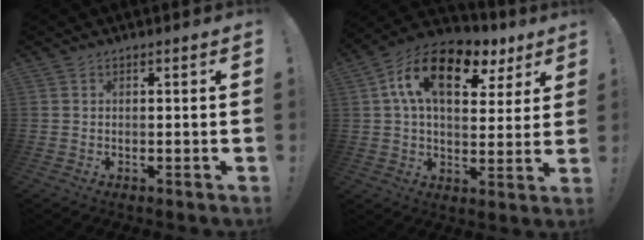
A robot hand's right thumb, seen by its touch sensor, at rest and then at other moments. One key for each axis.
{"total": 17.3, "fx": 7.3, "fy": 9.5, "fz": 12.5, "tx": -0.198, "ty": -0.024, "tz": 0.125}